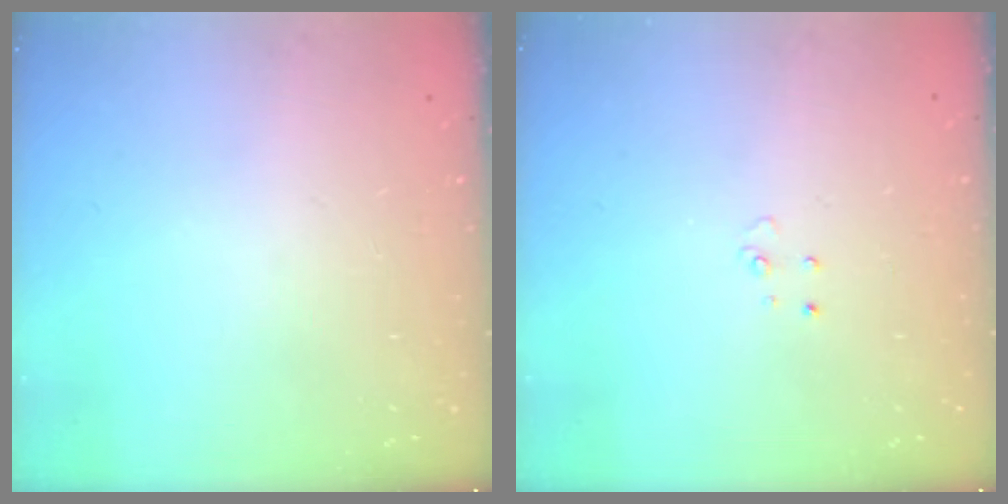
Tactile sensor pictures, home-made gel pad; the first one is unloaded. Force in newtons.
{"total": 2.7, "press": 2.7, "slide": 0.2}